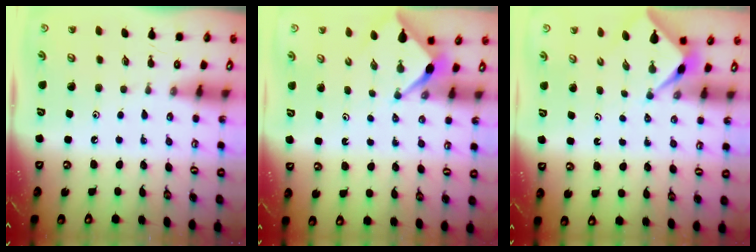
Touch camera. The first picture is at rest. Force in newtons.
{"total": 2.4, "press": 2.4, "slide": 0.2}
{"total": 2.3, "press": 2.3, "slide": 0.3}